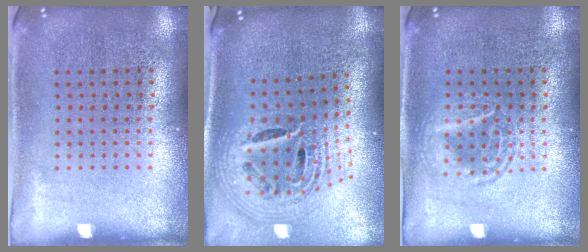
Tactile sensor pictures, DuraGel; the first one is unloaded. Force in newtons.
{"total": 2.2, "press": 1.6, "slide": 1.5}
{"total": 1.3, "press": 1.2, "slide": 0.2}